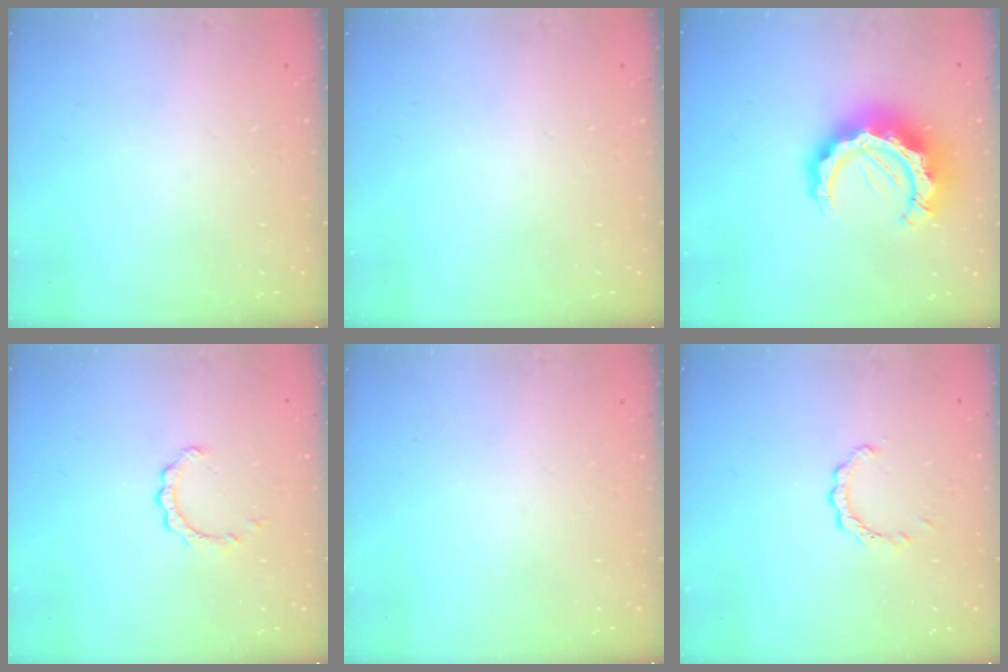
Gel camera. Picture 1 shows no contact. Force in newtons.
{"total": 0.0}
{"total": 15.4, "press": 15.4, "slide": 1.4}
{"total": 2.1, "press": 2.1, "slide": 0.2}
{"total": 0.0}
{"total": 2.1, "press": 2.1, "slide": 0.1}